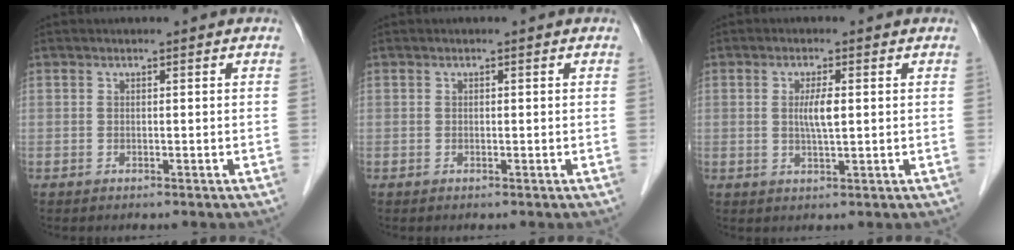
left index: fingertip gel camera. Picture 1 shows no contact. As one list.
[{"total": 0.0}, {"total": 3.3, "force": [0.4, 0.4, 3.3], "torque": [-0.061, -0.001, 0.006]}]